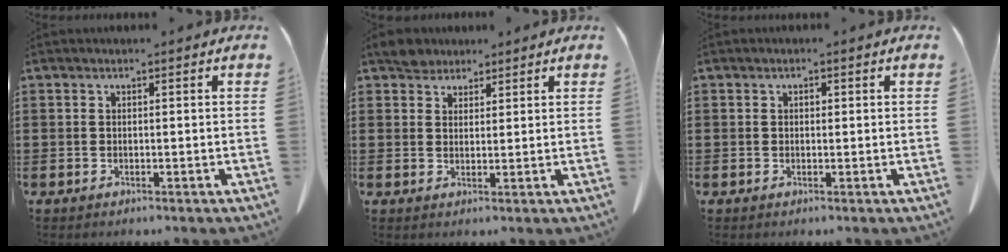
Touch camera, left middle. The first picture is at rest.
{"total": 3.5, "force": [3.1, 1.5, 0.6], "torque": [-0.014, 0.000, 0.059]}
{"total": 0.5, "force": [0.2, 0.4, 0.3], "torque": [-0.006, 0.003, 0.003]}